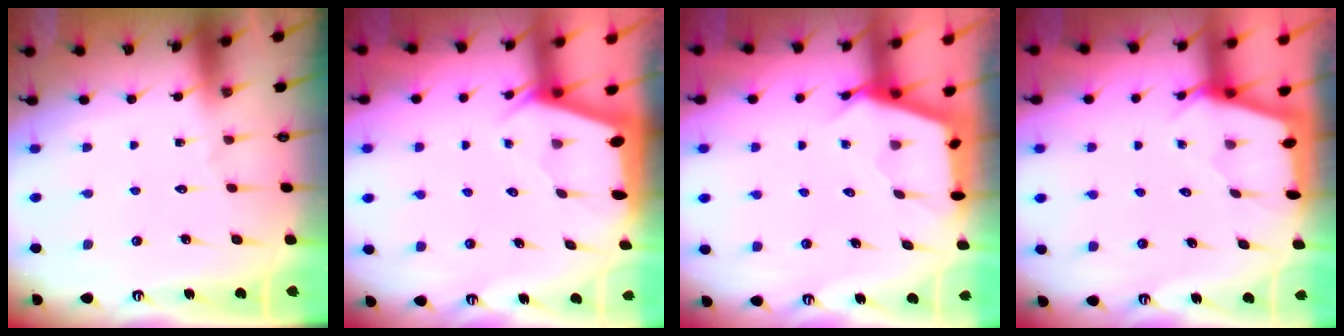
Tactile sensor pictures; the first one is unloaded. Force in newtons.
{"total": 2.0, "press": 2.0, "slide": 0.3}
{"total": 2.7, "press": 2.7, "slide": 0.3}
{"total": 2.3, "press": 2.3, "slide": 0.3}